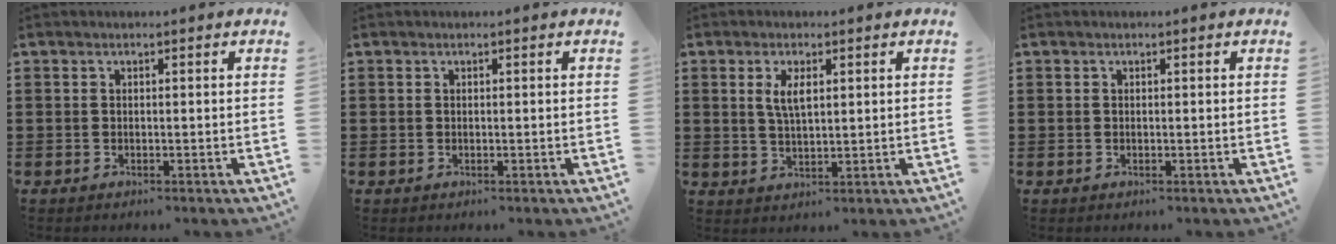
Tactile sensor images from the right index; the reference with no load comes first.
{"total": 0.0}
{"total": 3.7, "force": [1.1, 1.3, 3.3], "torque": [-0.069, 0.006, 0.018]}
{"total": 0.0}